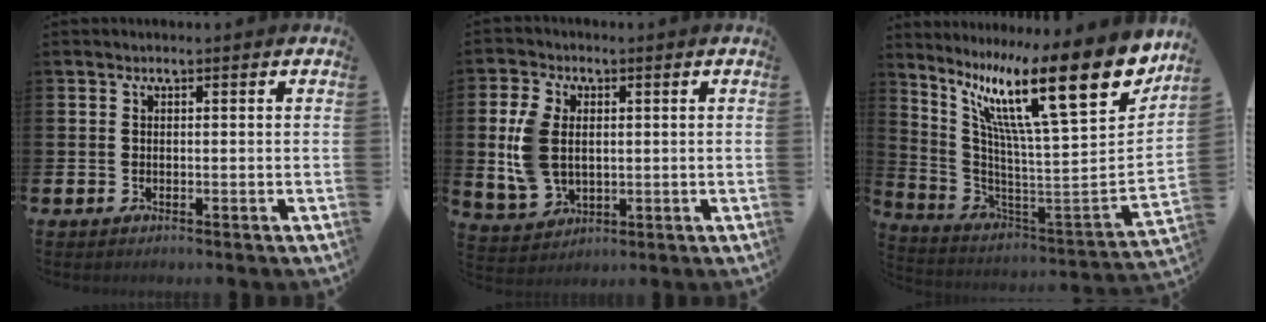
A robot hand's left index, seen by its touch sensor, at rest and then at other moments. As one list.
[{"total": 7.6, "force": [1.3, 5.4, 5.1], "torque": [-0.120, 0.018, 0.025]}, {"total": 18.6, "force": [10.9, 4.0, 14.6], "torque": [-0.261, -0.081, 0.170]}]